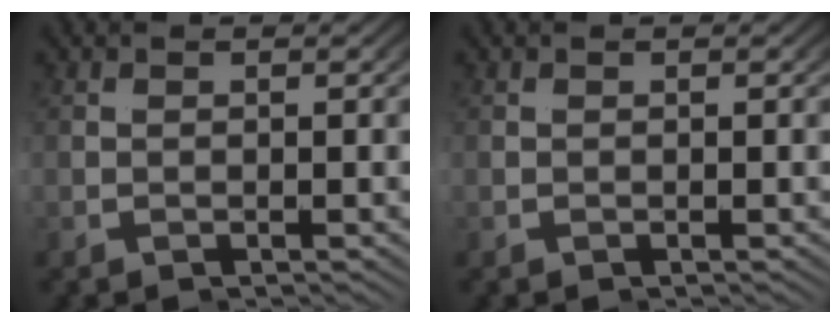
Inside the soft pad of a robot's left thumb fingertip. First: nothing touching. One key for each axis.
{"total": 0.0}